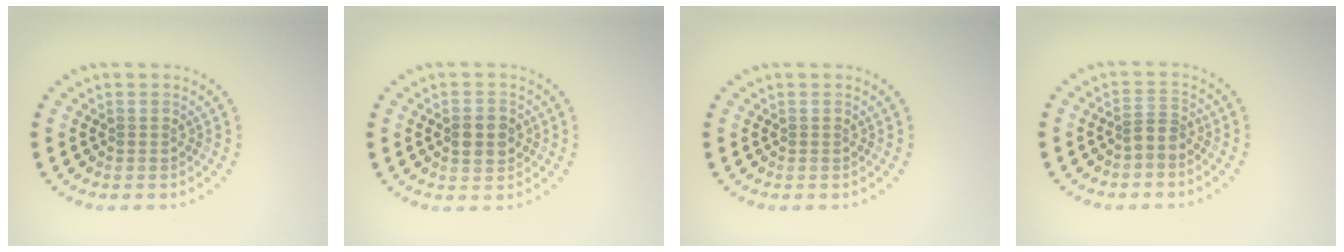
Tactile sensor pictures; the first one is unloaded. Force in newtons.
{"total": 2.6, "press": 2.6, "slide": 0.1}
{"total": 0.0}
{"total": 1.9, "press": 1.3, "slide": 1.3}